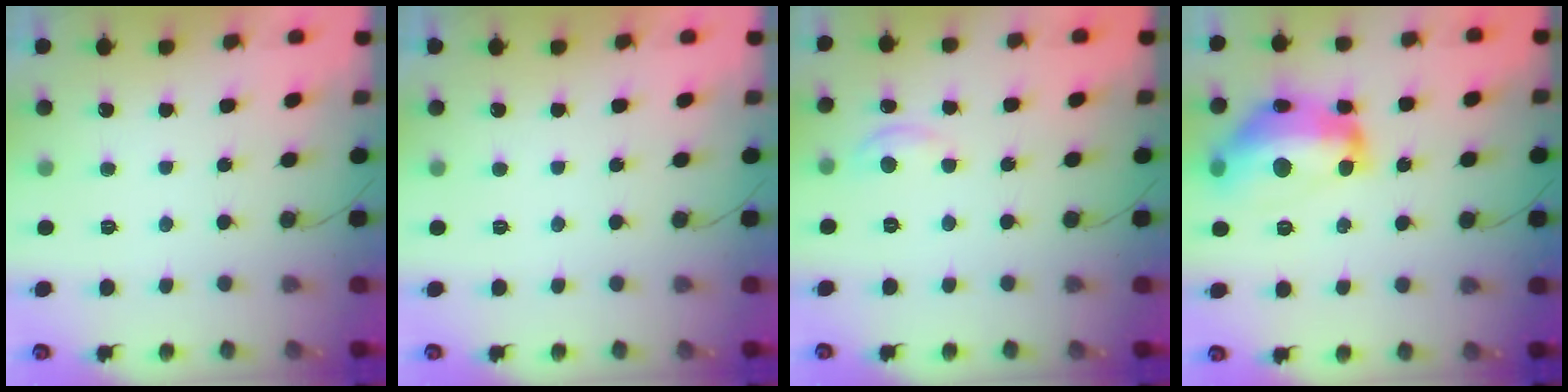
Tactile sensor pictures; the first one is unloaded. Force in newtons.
{"total": 0.0}
{"total": 2.9, "press": 2.8, "slide": 0.3}
{"total": 18.8, "press": 18.8, "slide": 1.1}